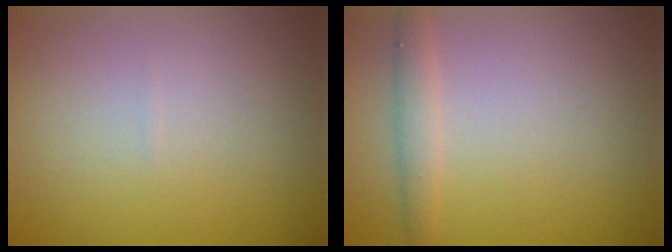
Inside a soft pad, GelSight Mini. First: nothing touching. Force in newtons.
{"total": 1.5, "press": 1.5, "slide": 0.1}